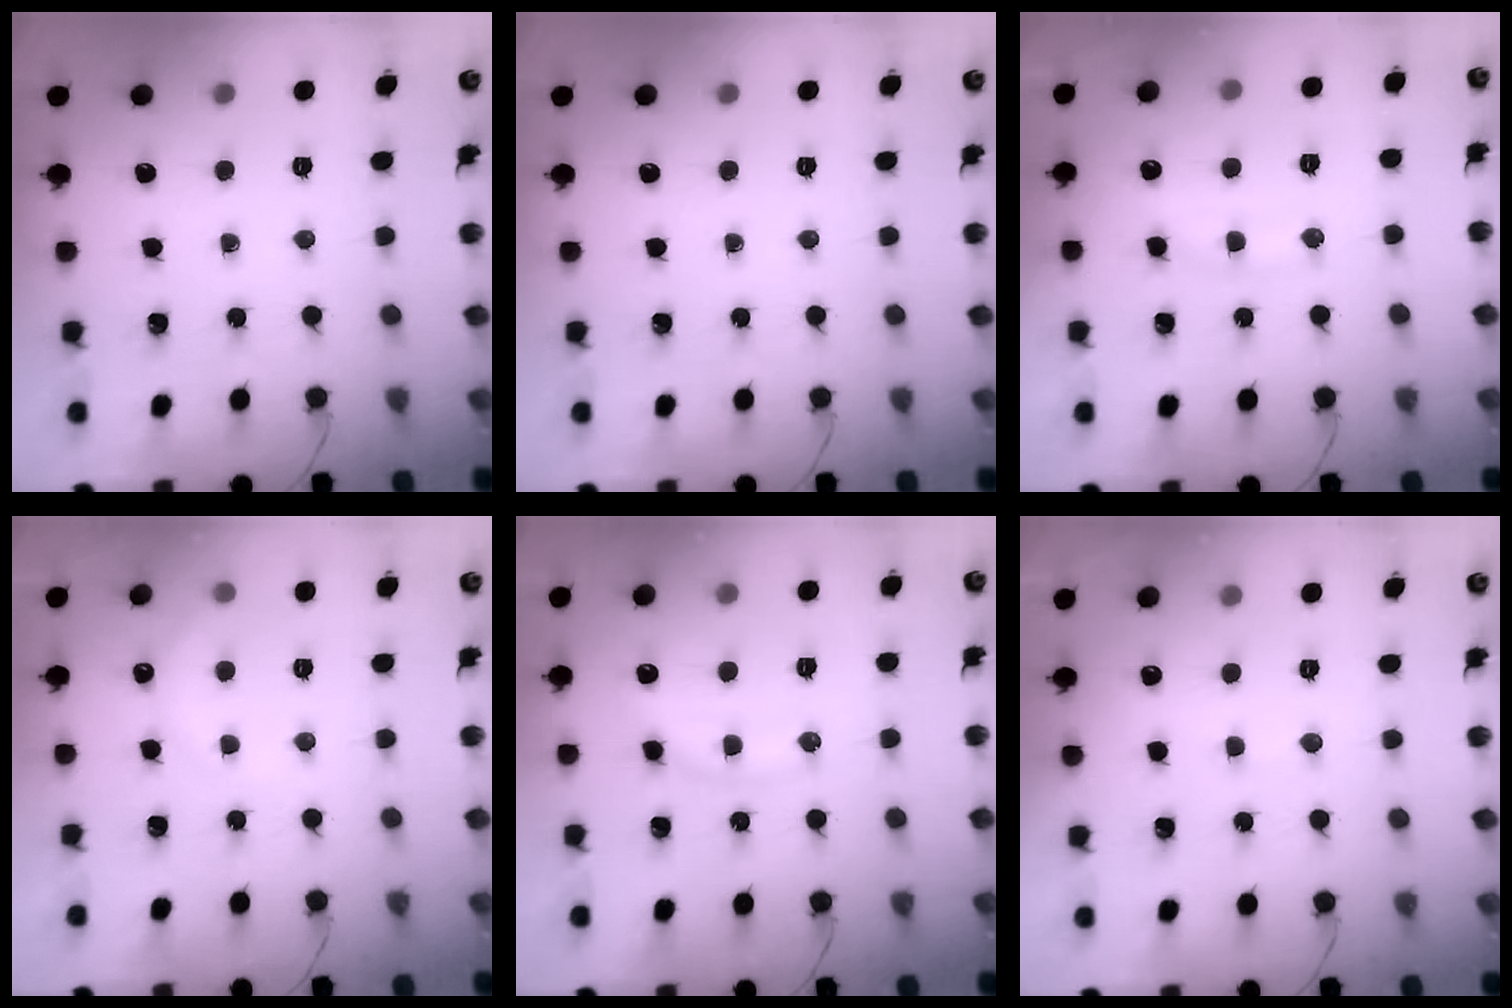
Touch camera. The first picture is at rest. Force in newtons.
{"total": 0.0}
{"total": 11.0, "press": 10.9, "slide": 1.0}
{"total": 5.7, "press": 5.6, "slide": 1.2}
{"total": 11.4, "press": 11.4, "slide": 0.8}
{"total": 6.9, "press": 6.8, "slide": 1.3}